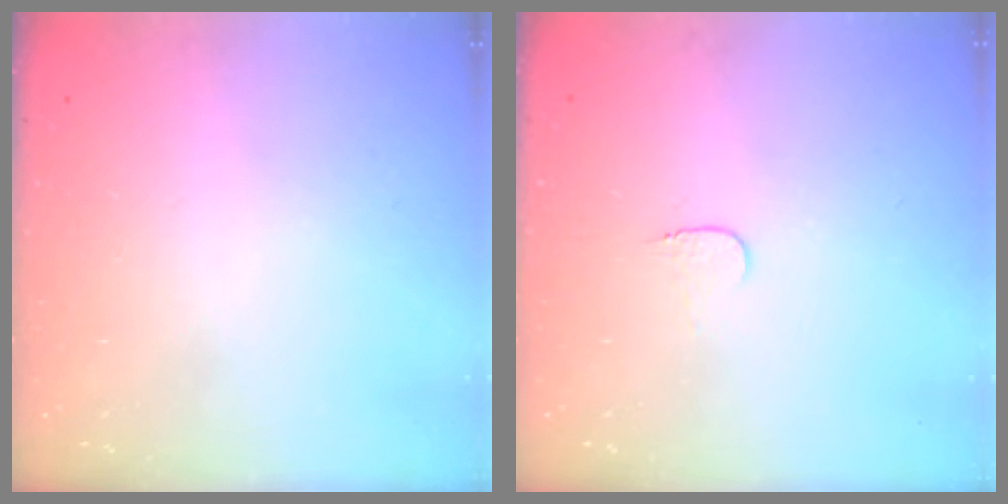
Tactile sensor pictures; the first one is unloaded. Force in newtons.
{"total": 3.8, "press": 3.7, "slide": 0.4}